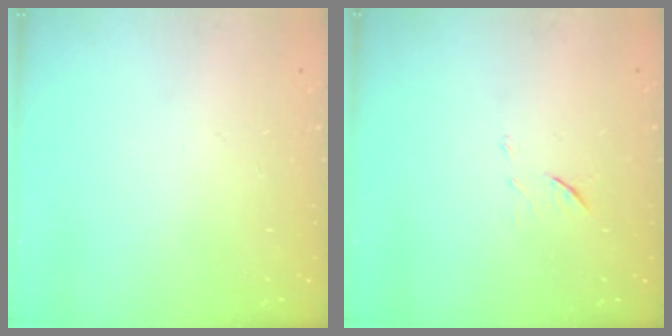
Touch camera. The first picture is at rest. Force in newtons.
{"total": 5.8, "press": 5.7, "slide": 1.3}